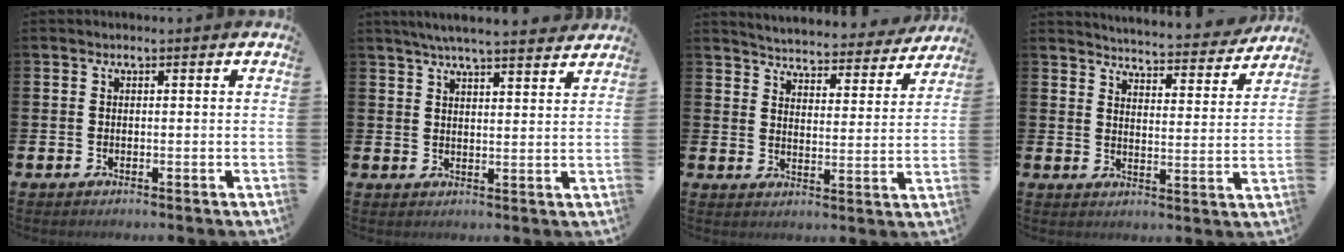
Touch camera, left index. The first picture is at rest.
{"total": 5.4, "force": [5.1, -0.1, 1.6], "torque": [-0.041, -0.019, 0.092]}
{"total": 4.7, "force": [4.7, 0.5, 0.4], "torque": [-0.027, -0.040, 0.077]}
{"total": 5.0, "force": [5.0, 0.3, 0.4], "torque": [-0.027, -0.040, 0.084]}